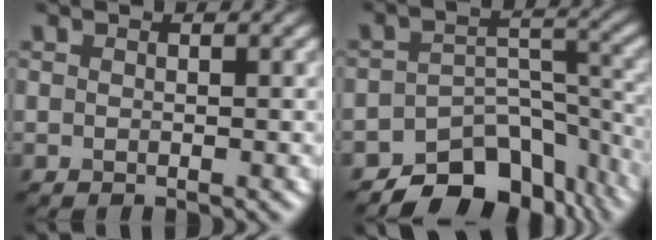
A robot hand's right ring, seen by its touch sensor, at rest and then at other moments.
{"total": 9.1, "force": [-7.0, 4.5, 3.6], "torque": [-0.036, -0.013, -0.110]}